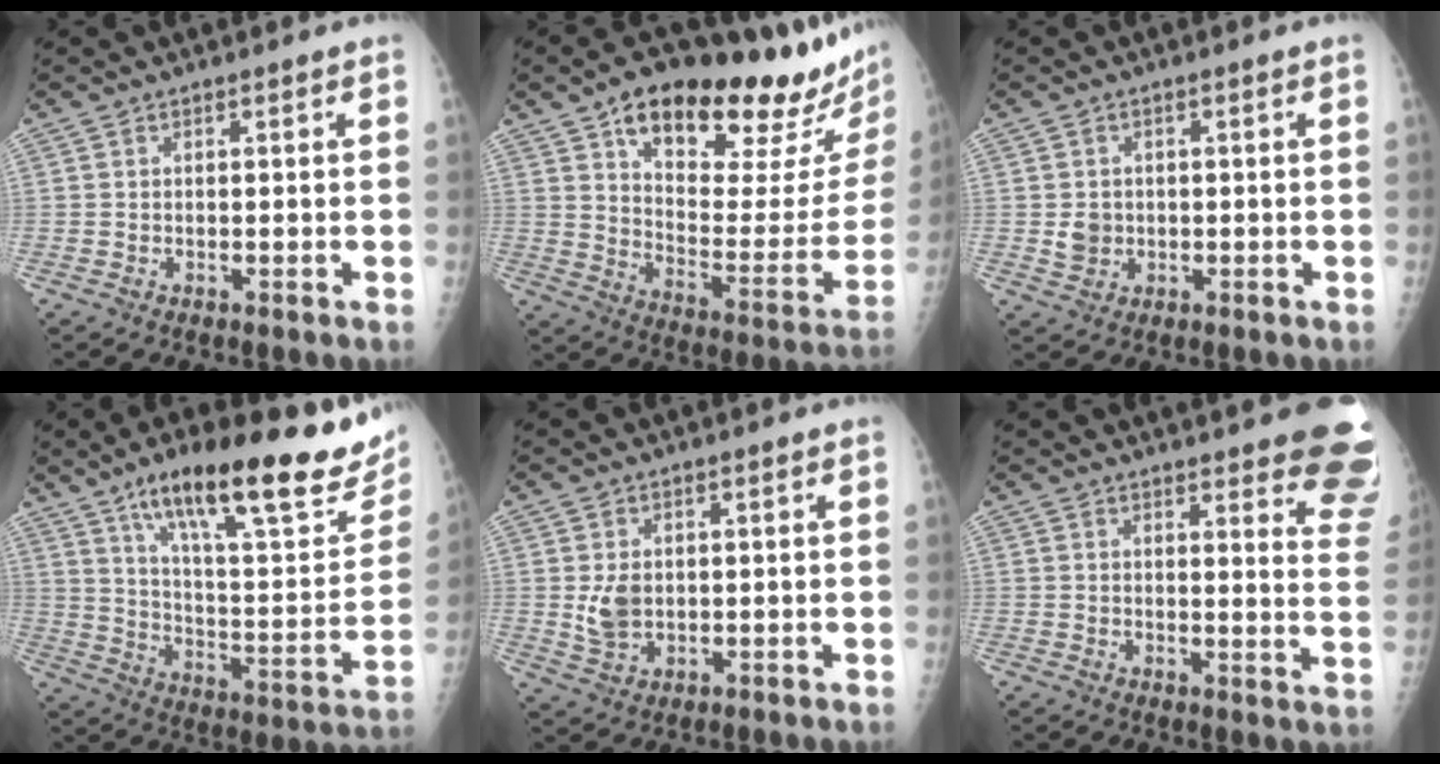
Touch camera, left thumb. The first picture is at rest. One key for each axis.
{"total": 29.8, "fx": 19.9, "fy": 9.5, "fz": 20.0, "tx": -0.254, "ty": -0.062, "tz": 0.289}
{"total": 3.2, "fx": -0.1, "fy": 2.9, "fz": 1.4, "tx": -0.010, "ty": 0.002, "tz": 0.004}
{"total": 29.9, "fx": 18.0, "fy": 8.2, "fz": 22.4, "tx": -0.295, "ty": -0.042, "tz": 0.283}
{"total": 4.9, "fx": 0.4, "fy": 3.6, "fz": 3.3, "tx": -0.050, "ty": -0.008, "tz": 0.017}
{"total": 15.4, "fx": 11.9, "fy": 3.6, "fz": 9.0, "tx": -0.074, "ty": -0.076, "tz": 0.117}